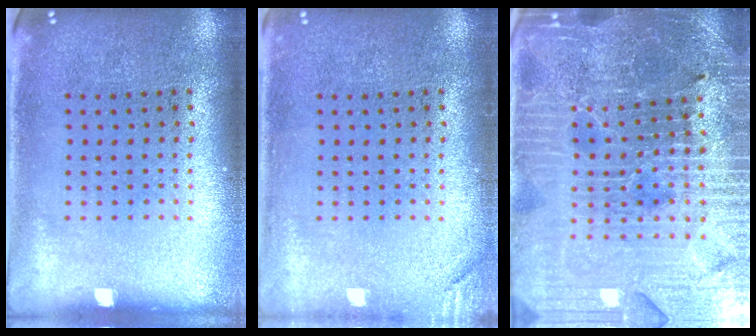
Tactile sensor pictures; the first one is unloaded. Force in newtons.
{"total": 1.3, "press": 1.2, "slide": 0.3}
{"total": 5.0, "press": 4.7, "slide": 1.7}